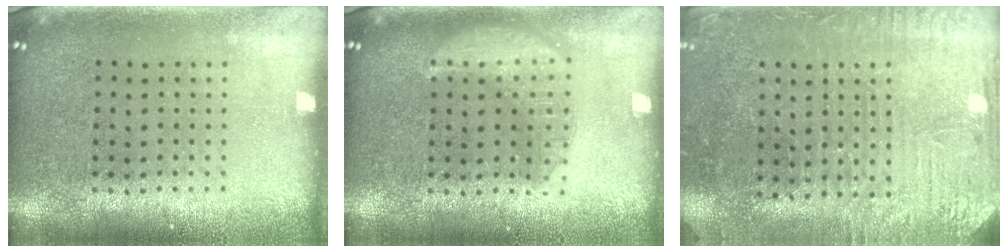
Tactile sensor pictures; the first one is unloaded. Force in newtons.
{"total": 2.9, "press": 2.9, "slide": 0.3}
{"total": 3.1, "press": 3.0, "slide": 0.7}